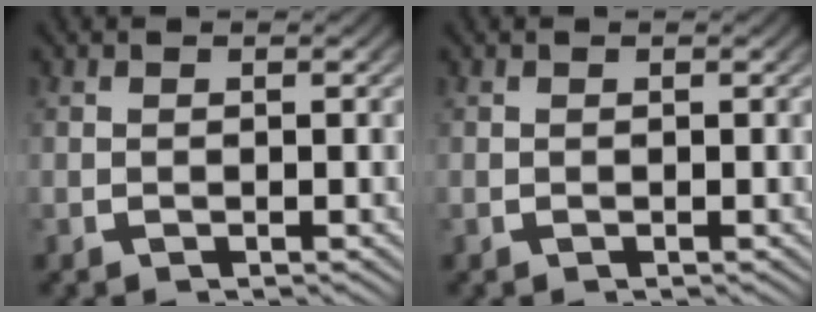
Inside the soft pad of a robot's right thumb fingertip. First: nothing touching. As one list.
[{"total": 0.0}]